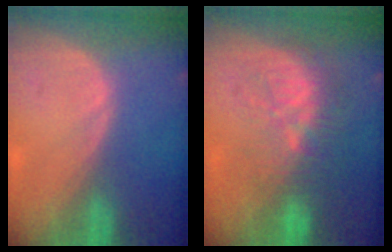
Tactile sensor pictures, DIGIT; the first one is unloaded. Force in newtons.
{"total": 9.8, "press": 8.9, "slide": 4.0}